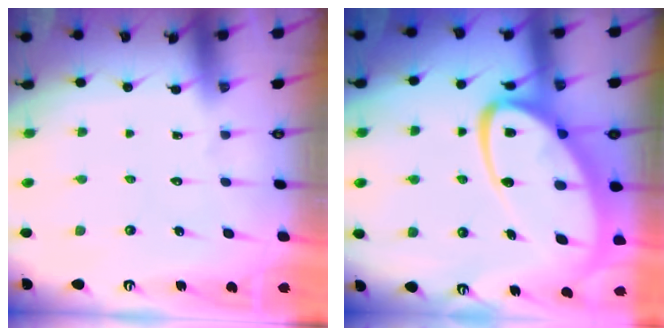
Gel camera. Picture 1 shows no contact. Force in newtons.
{"total": 16.8, "press": 16.7, "slide": 1.8}